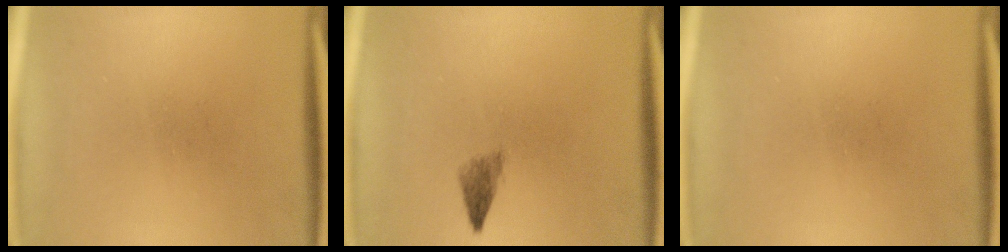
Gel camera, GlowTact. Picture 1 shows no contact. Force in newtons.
{"total": 1.9}
{"total": 0.0}